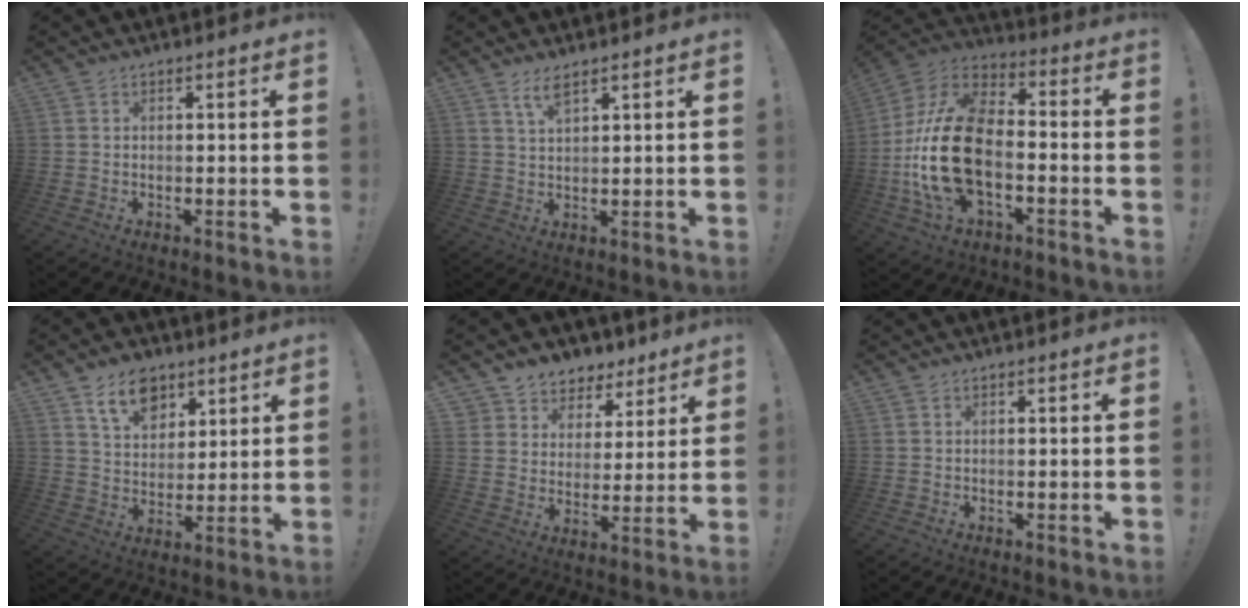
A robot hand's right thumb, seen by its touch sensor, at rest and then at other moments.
{"total": 4.3, "force": [3.1, 0.8, 2.9], "torque": [-0.055, -0.011, 0.055]}
{"total": 23.5, "force": [-4.6, 13.6, 18.6], "torque": [-0.371, 0.034, -0.065]}
{"total": 11.4, "force": [7.0, 7.5, 4.9], "torque": [-0.070, -0.034, 0.132]}
{"total": 7.0, "force": [4.4, 5.5, 0.2], "torque": [-0.007, -0.045, 0.091]}
{"total": 0.0}